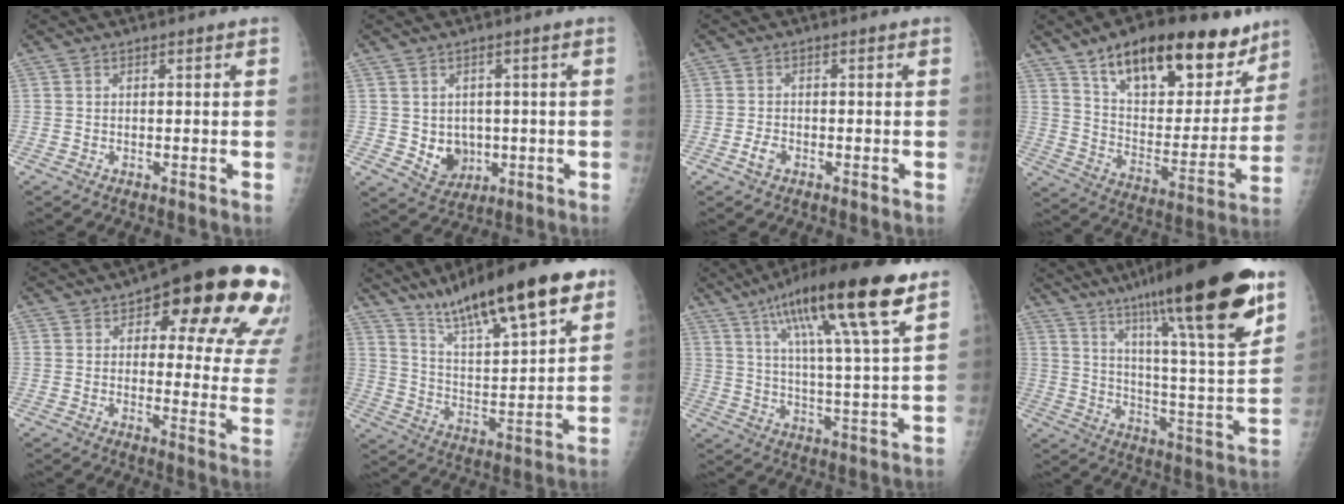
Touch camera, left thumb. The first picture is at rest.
{"total": 6.0, "force": [-0.4, 5.1, 3.1], "torque": [-0.020, -0.003, 0.010]}
{"total": 2.1, "force": [-1.0, 1.3, 1.2], "torque": [-0.025, 0.004, -0.021]}
{"total": 26.5, "force": [16.8, 11.9, 16.7], "torque": [-0.207, -0.052, 0.264]}
{"total": 23.8, "force": [11.2, 9.0, 19.1], "torque": [-0.191, -0.020, 0.135]}
{"total": 22.9, "force": [14.9, 5.1, 16.7], "torque": [-0.246, -0.046, 0.248]}
{"total": 21.5, "force": [11.6, 3.3, 17.8], "torque": [-0.288, -0.022, 0.189]}
{"total": 27.4, "force": [17.0, 3.7, 21.2], "torque": [-0.314, -0.053, 0.269]}